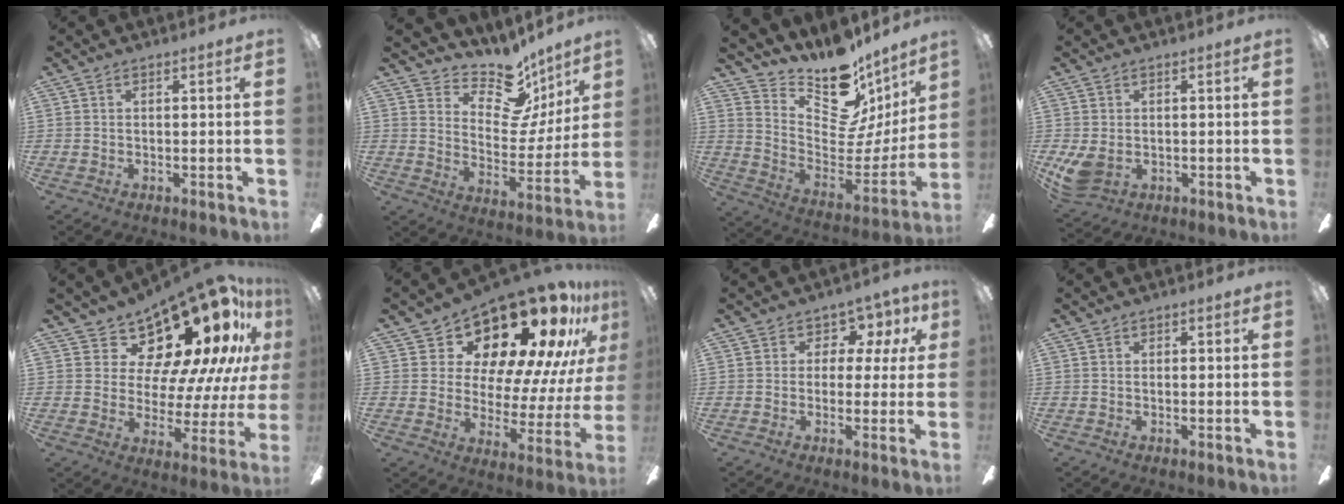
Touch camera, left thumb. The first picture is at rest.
{"total": 13.4, "force": [9.7, 7.0, 6.1], "torque": [-0.093, -0.077, 0.174]}
{"total": 15.4, "force": [11.9, 7.0, 6.6], "torque": [-0.090, -0.123, 0.201]}
{"total": 5.3, "force": [-0.4, 3.9, 3.6], "torque": [-0.083, -0.007, -0.006]}
{"total": 19.2, "force": [13.9, 7.5, 11.0], "torque": [-0.157, -0.126, 0.231]}
{"total": 22.2, "force": [17.1, 8.7, 11.2], "torque": [-0.151, -0.136, 0.287]}
{"total": 5.9, "force": [2.0, 5.0, 2.5], "torque": [-0.045, -0.005, 0.036]}
{"total": 0.6, "force": [-0.2, 0.5, 0.3], "torque": [-0.005, 0.003, -0.004]}